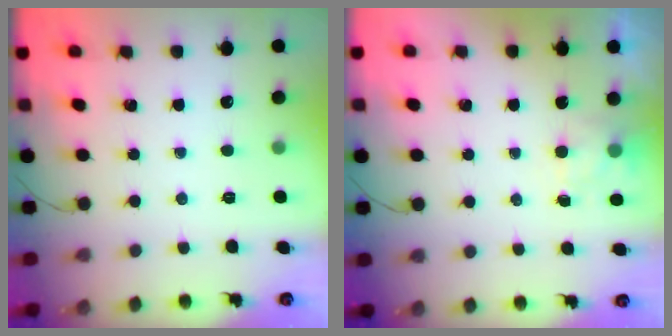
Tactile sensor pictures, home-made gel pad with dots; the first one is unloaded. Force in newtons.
{"total": 3.0, "press": 2.7, "slide": 1.4}